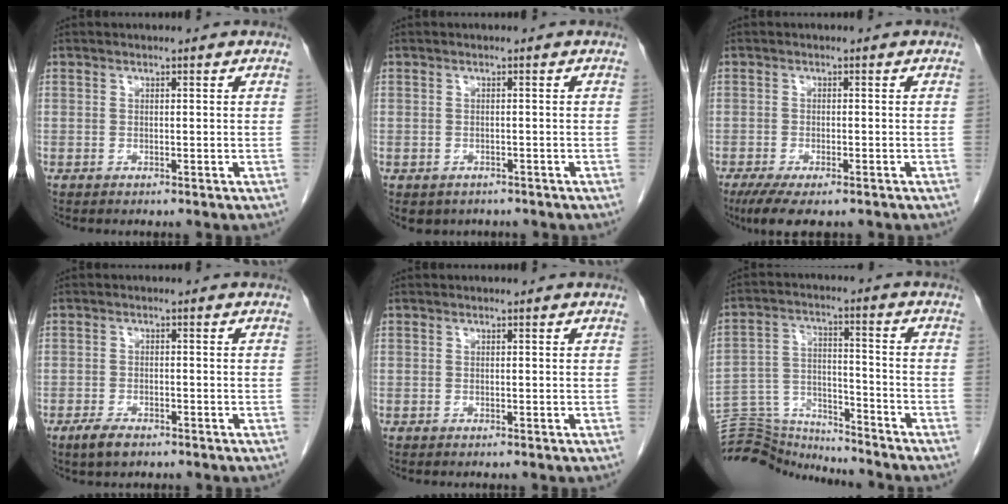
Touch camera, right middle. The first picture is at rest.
{"total": 3.1, "force": [-2.3, 1.9, 0.5], "torque": [-0.006, 0.001, -0.027]}
{"total": 6.6, "force": [-4.9, 1.8, 4.1], "torque": [-0.065, -0.016, -0.075]}
{"total": 3.1, "force": [-2.1, 1.2, 1.9], "torque": [-0.044, -0.003, -0.035]}
{"total": 0.0}
{"total": 13.0, "force": [-12.9, 1.4, 0.8], "torque": [-0.018, 0.036, -0.216]}